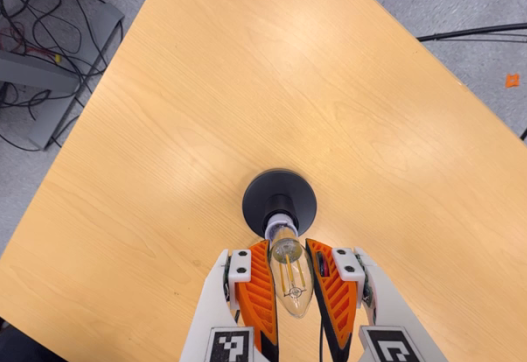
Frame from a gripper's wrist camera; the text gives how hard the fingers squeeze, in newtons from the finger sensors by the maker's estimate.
{"total": 21.0, "left": 22.6, "right": 19.5}